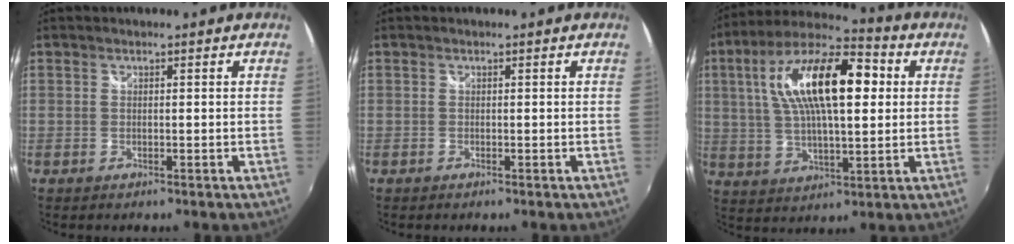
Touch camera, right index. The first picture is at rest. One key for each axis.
{"total": 0.0}
{"total": 20.0, "fx": 4.6, "fy": 7.6, "fz": 17.9, "tx": -0.327, "ty": 0.031, "tz": 0.074}